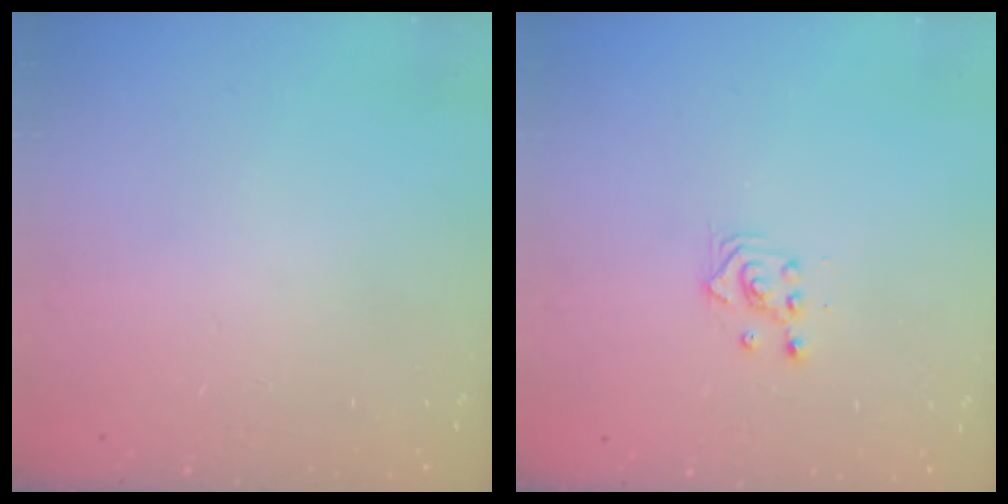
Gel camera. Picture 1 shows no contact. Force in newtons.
{"total": 2.3, "press": 2.3, "slide": 0.3}